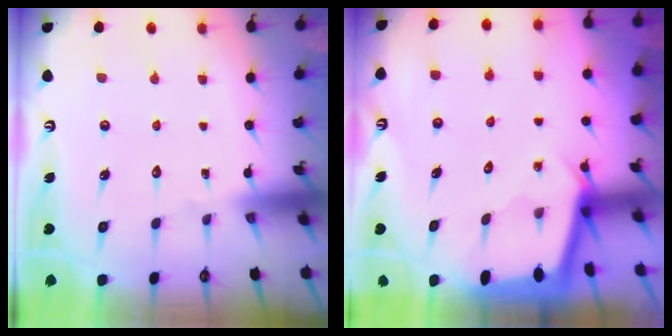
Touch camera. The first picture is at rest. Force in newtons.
{"total": 2.3, "press": 2.3, "slide": 0.2}